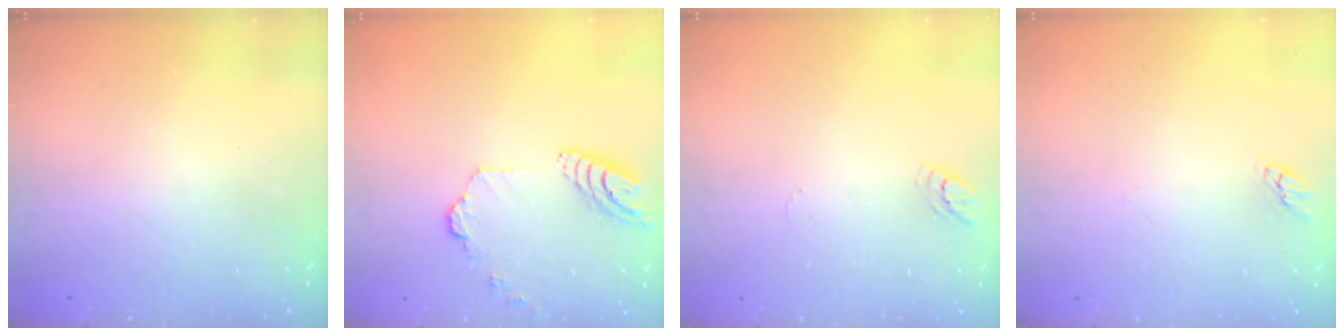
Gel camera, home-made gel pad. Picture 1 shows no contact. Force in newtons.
{"total": 12.3, "press": 12.2, "slide": 1.3}
{"total": 3.1, "press": 3.1, "slide": 0.3}
{"total": 1.9, "press": 1.9, "slide": 0.2}